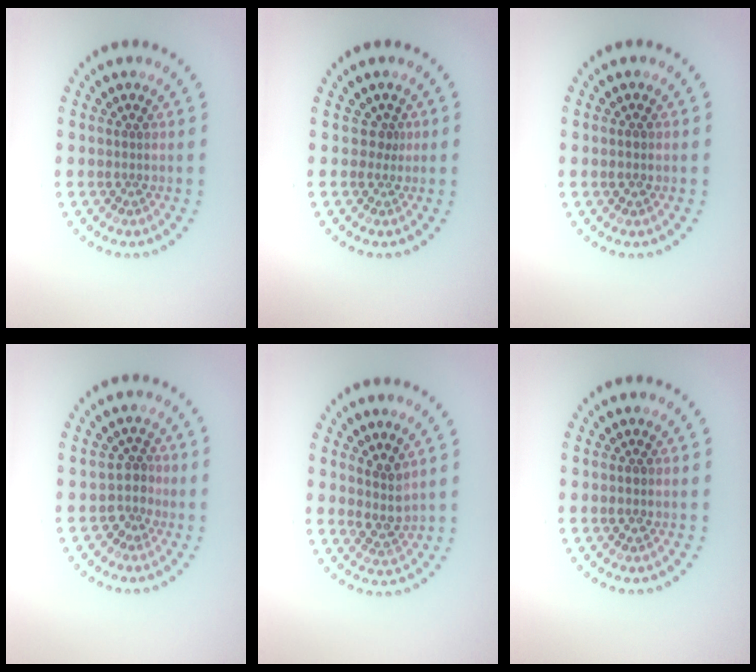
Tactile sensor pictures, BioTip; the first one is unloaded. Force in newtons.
{"total": 0.8, "press": 0.5, "slide": 0.7}
{"total": 0.9, "press": 0.9, "slide": 0.1}
{"total": 2.3, "press": 1.8, "slide": 1.5}
{"total": 2.4, "press": 1.9, "slide": 1.4}
{"total": 0.9, "press": 0.9, "slide": 0.1}